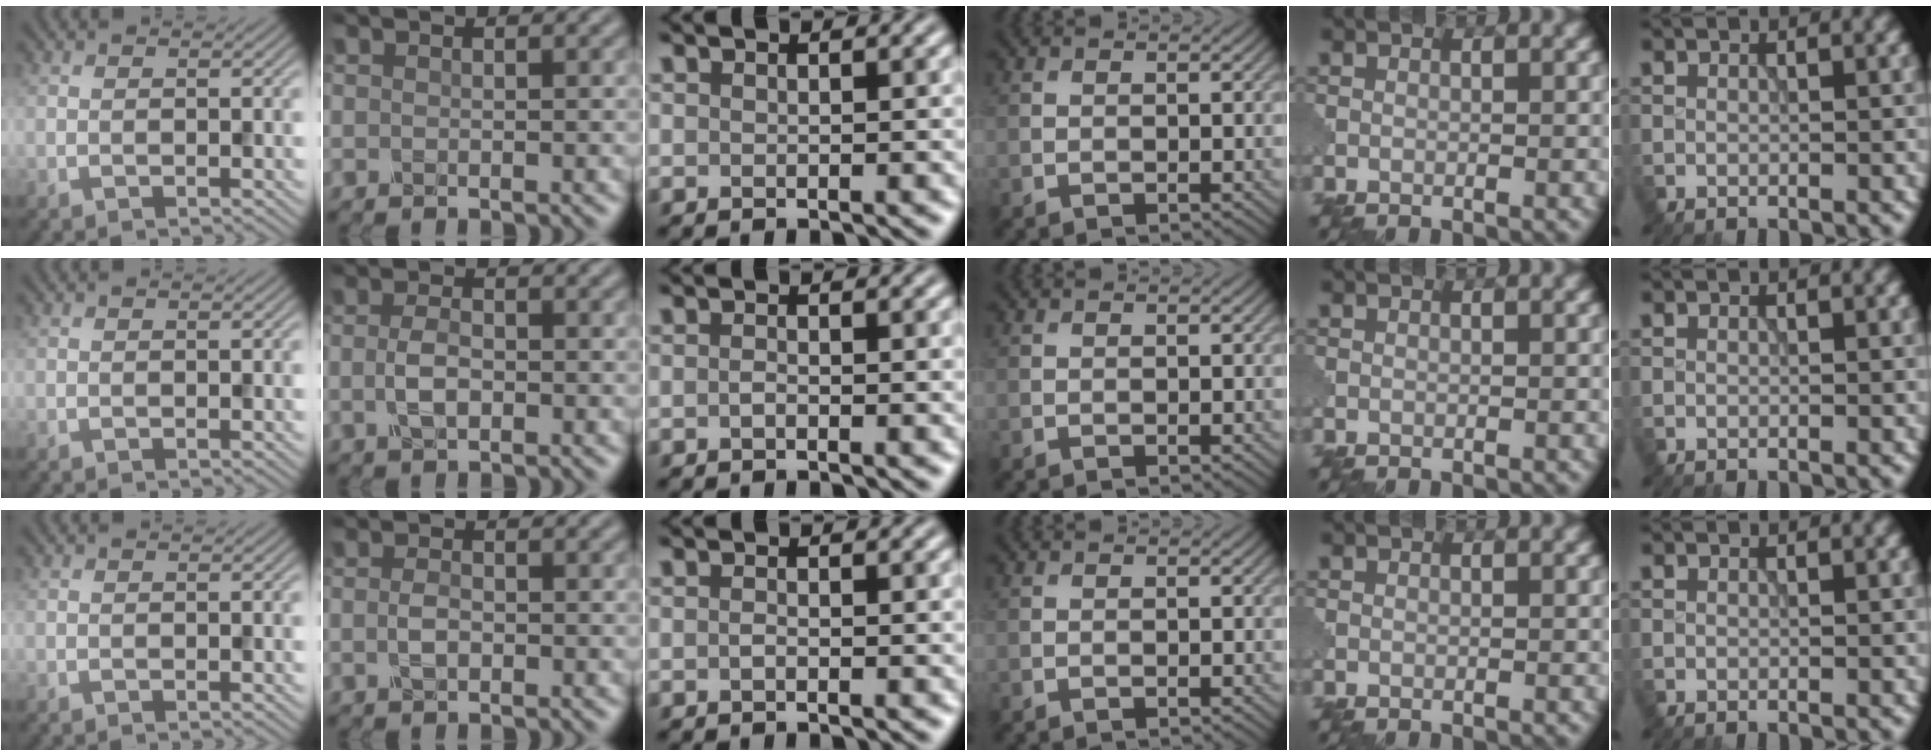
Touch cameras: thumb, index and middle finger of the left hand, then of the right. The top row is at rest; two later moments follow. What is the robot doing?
{"motion": "close", "object": "eyeshadow palette"}